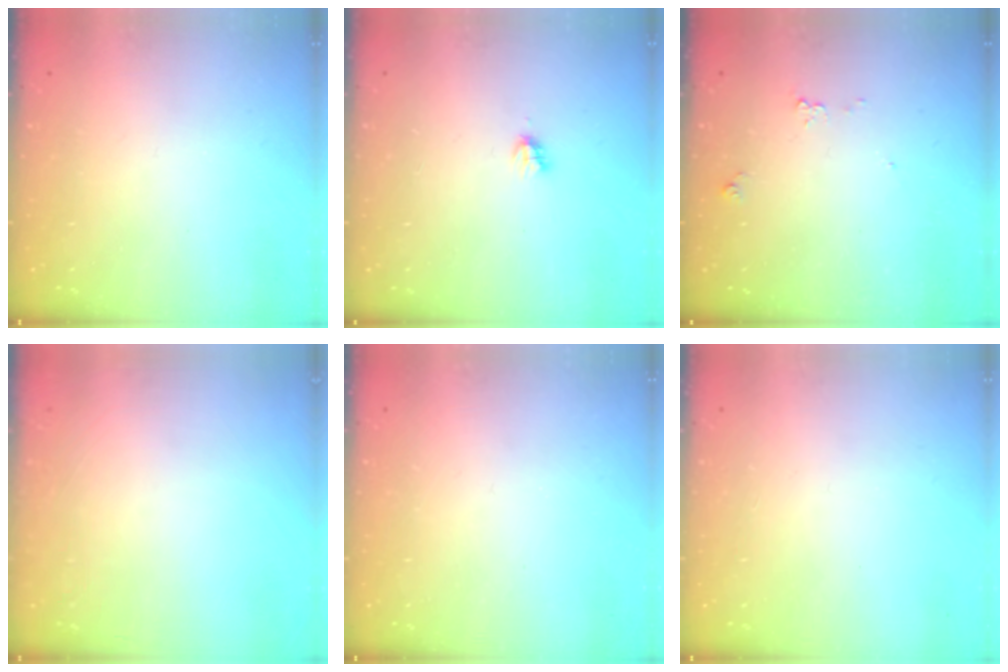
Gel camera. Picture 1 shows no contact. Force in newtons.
{"total": 2.7, "press": 2.7, "slide": 0.2}
{"total": 5.5, "press": 5.5, "slide": 0.7}
{"total": 0.0}
{"total": 0.0}
{"total": 0.0}